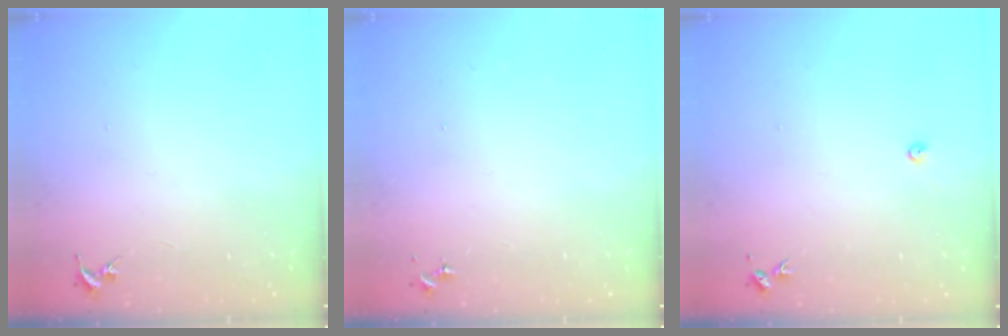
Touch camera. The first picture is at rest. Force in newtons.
{"total": 0.0}
{"total": 2.2, "press": 2.2, "slide": 0.3}